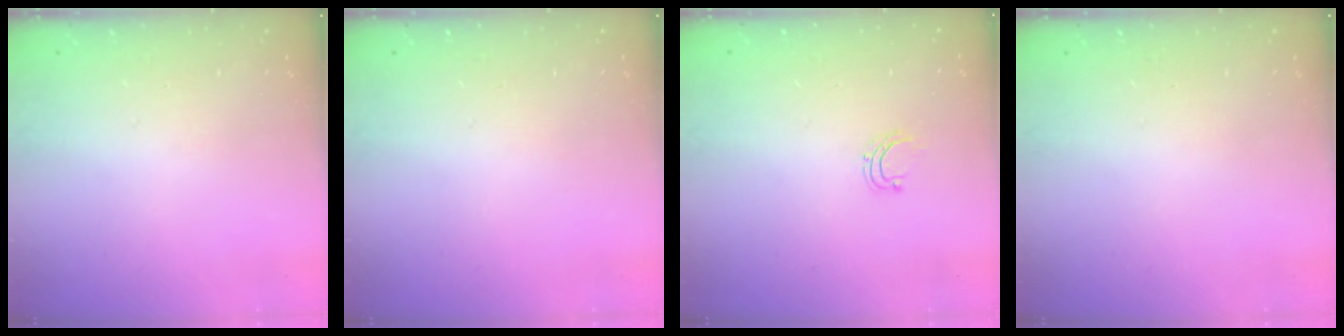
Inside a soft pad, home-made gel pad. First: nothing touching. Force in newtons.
{"total": 0.0}
{"total": 4.3, "press": 4.3, "slide": 0.3}
{"total": 0.0}